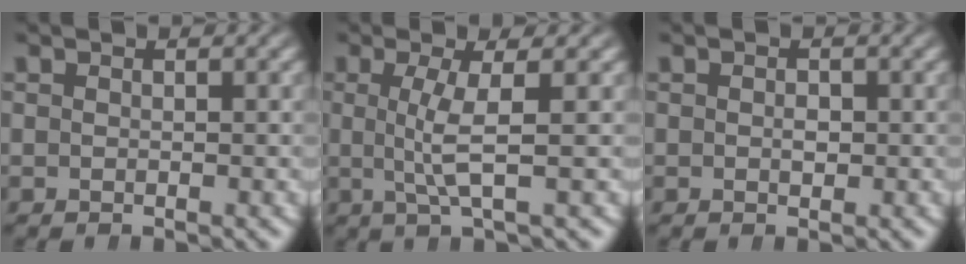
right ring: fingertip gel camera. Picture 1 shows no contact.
{"total": 3.4, "force": [0.1, -0.2, 3.4], "torque": [-0.072, -0.010, 0.005]}
{"total": 0.7, "force": [-0.1, 0.5, 0.5], "torque": [-0.010, -0.002, -0.001]}